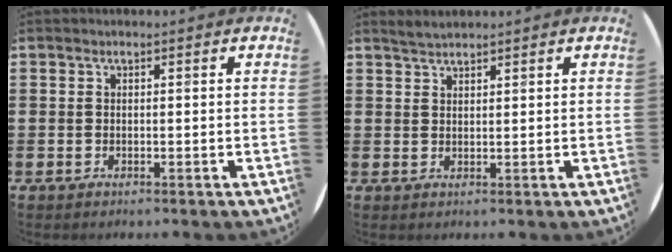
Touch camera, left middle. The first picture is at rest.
{"total": 2.1, "force": [2.0, 0.3, 0.6], "torque": [-0.014, 0.005, 0.038]}